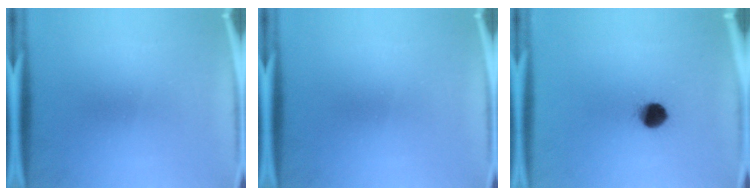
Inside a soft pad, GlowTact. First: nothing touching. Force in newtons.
{"total": 0.0}
{"total": 6.2}